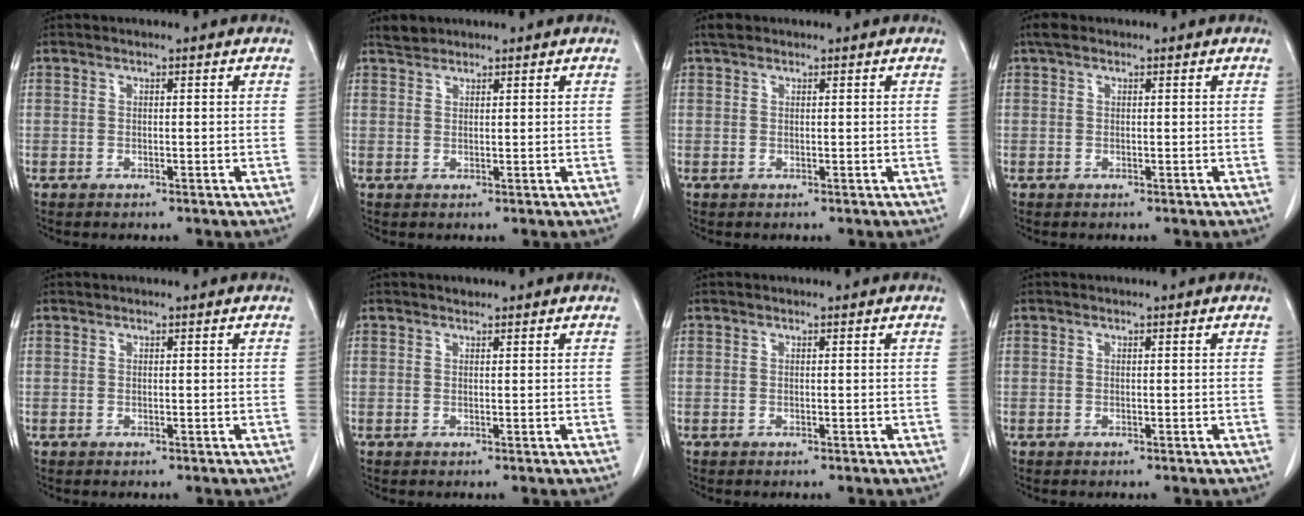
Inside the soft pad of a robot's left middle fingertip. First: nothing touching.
{"total": 1.6, "force": [1.5, 0.5, 0.0], "torque": [-0.002, 0.005, 0.027]}
{"total": 1.2, "force": [0.9, 0.7, 0.3], "torque": [-0.007, 0.012, 0.014]}
{"total": 1.4, "force": [0.9, 0.9, 0.6], "torque": [-0.012, 0.013, 0.013]}
{"total": 0.0}
{"total": 0.7, "force": [0.6, 0.2, 0.1], "torque": [-0.011, 0.002, 0.012]}
{"total": 0.0}
{"total": 0.0}